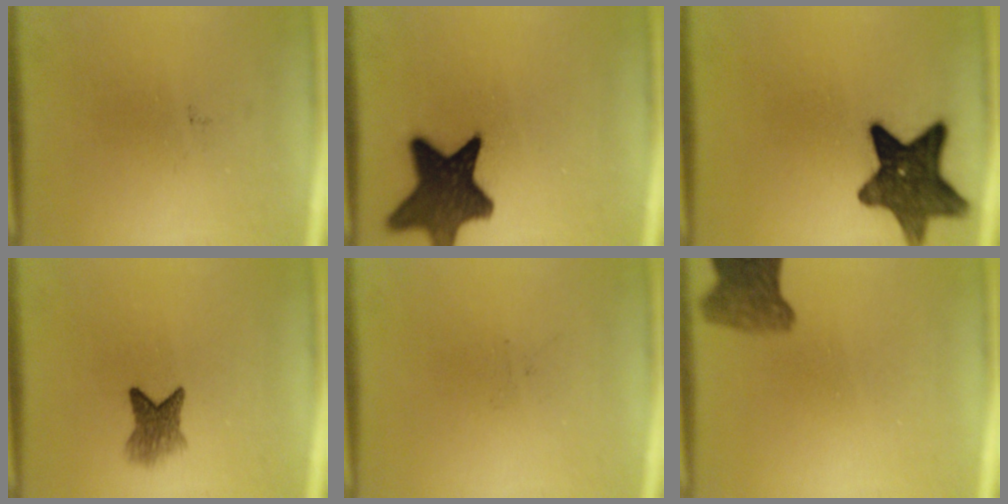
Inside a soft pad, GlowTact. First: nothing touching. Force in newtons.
{"total": 13.6}
{"total": 12.8}
{"total": 3.9}
{"total": 0.0}
{"total": 5.6}